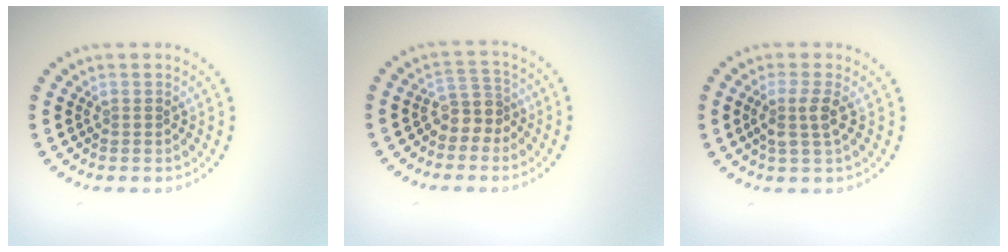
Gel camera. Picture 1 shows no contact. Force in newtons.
{"total": 2.6, "press": 2.0, "slide": 1.5}
{"total": 2.2, "press": 1.9, "slide": 1.1}